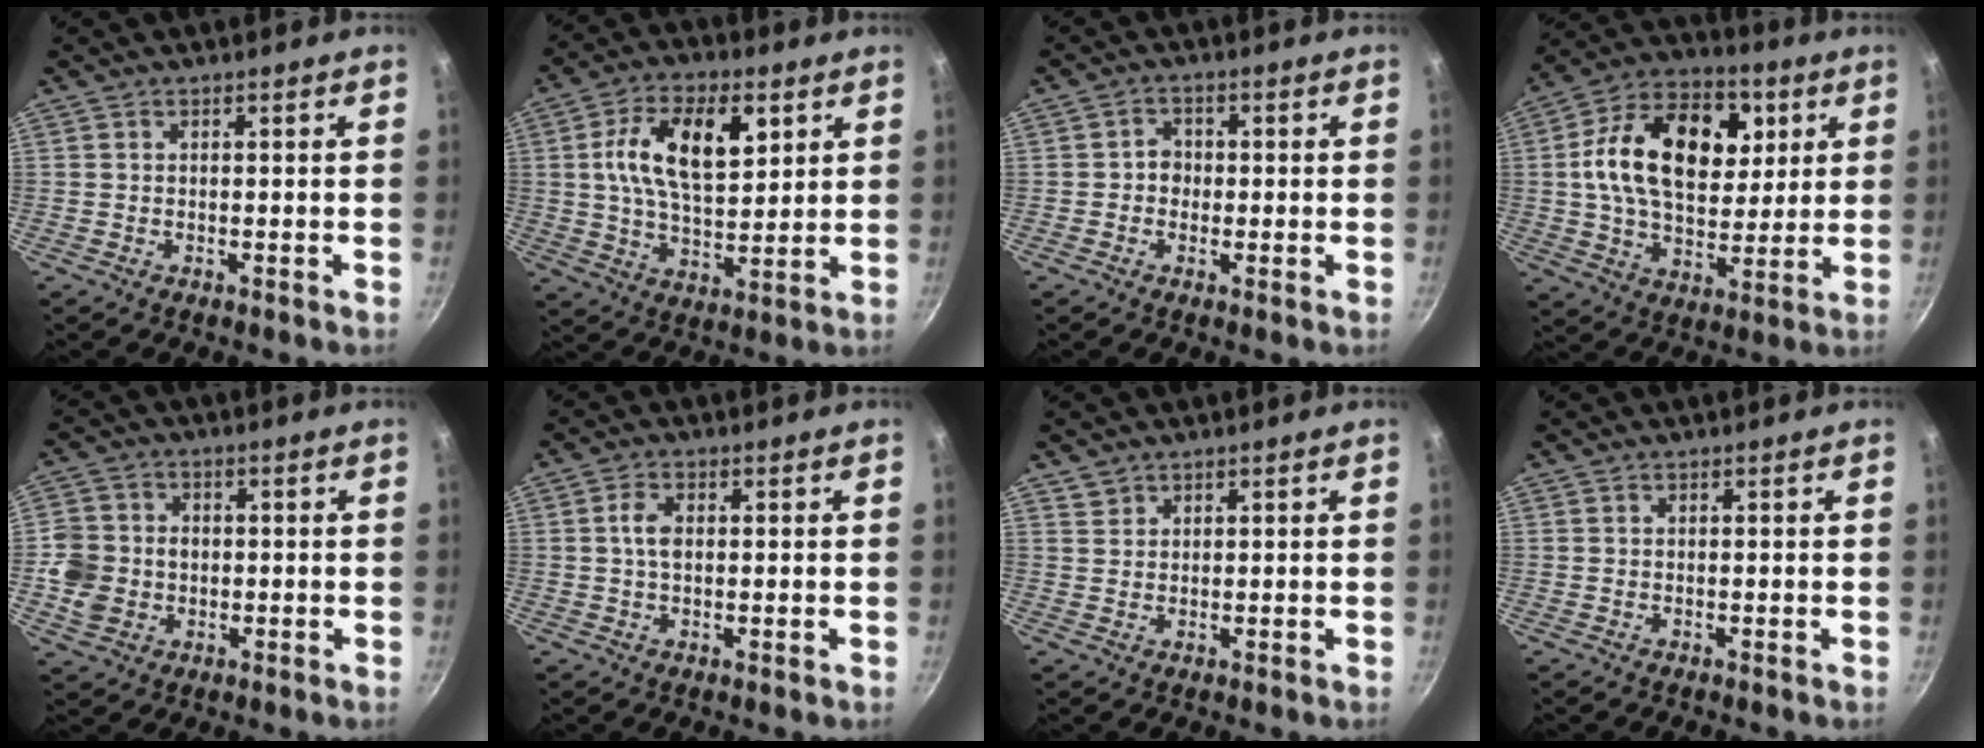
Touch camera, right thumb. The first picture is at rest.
{"total": 15.4, "force": [4.6, 7.9, 12.4], "torque": [-0.202, -0.007, 0.084]}
{"total": 3.0, "force": [-0.2, 2.6, 1.5], "torque": [-0.002, 0.008, -0.012]}
{"total": 21.6, "force": [4.7, 13.8, 15.9], "torque": [-0.246, 0.005, 0.077]}
{"total": 8.4, "force": [-1.0, 7.4, 3.9], "torque": [-0.057, 0.010, -0.019]}
{"total": 3.5, "force": [0.5, 2.0, 2.8], "torque": [-0.056, 0.001, 0.006]}
{"total": 1.6, "force": [1.3, 1.0, -0.1], "torque": [0.017, -0.006, 0.018]}
{"total": 0.0}